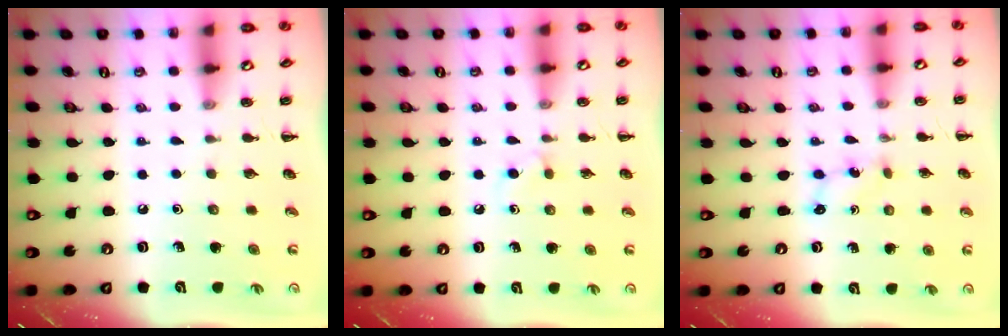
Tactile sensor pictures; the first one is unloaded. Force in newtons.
{"total": 2.2, "press": 2.0, "slide": 1.0}
{"total": 1.7, "press": 1.6, "slide": 0.6}